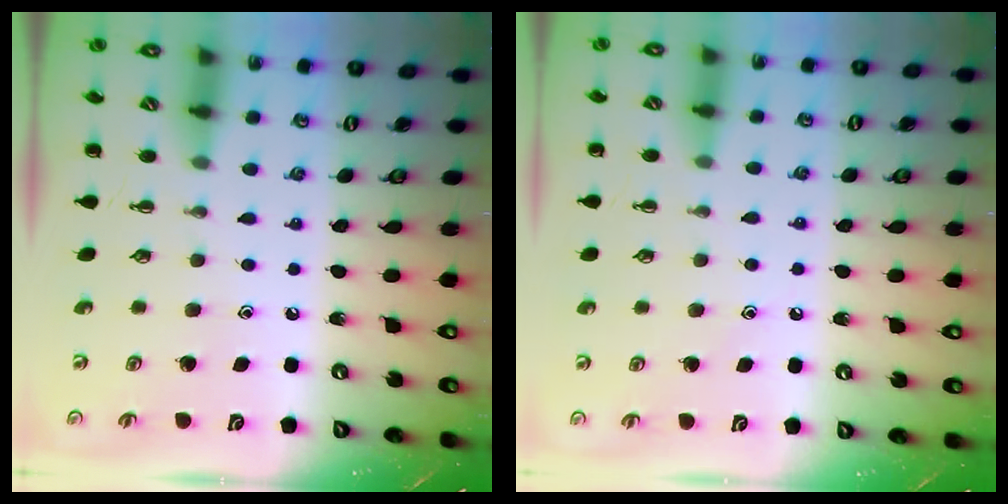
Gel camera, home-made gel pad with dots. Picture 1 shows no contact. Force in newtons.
{"total": 7.0, "press": 6.8, "slide": 1.6}